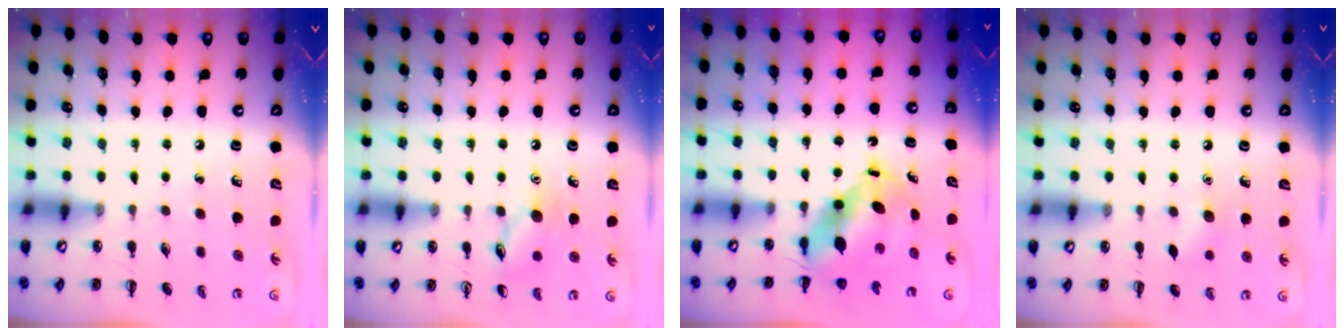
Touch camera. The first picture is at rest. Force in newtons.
{"total": 8.7, "press": 8.7, "slide": 0.6}
{"total": 6.3, "press": 6.1, "slide": 1.6}
{"total": 6.0, "press": 5.8, "slide": 1.6}